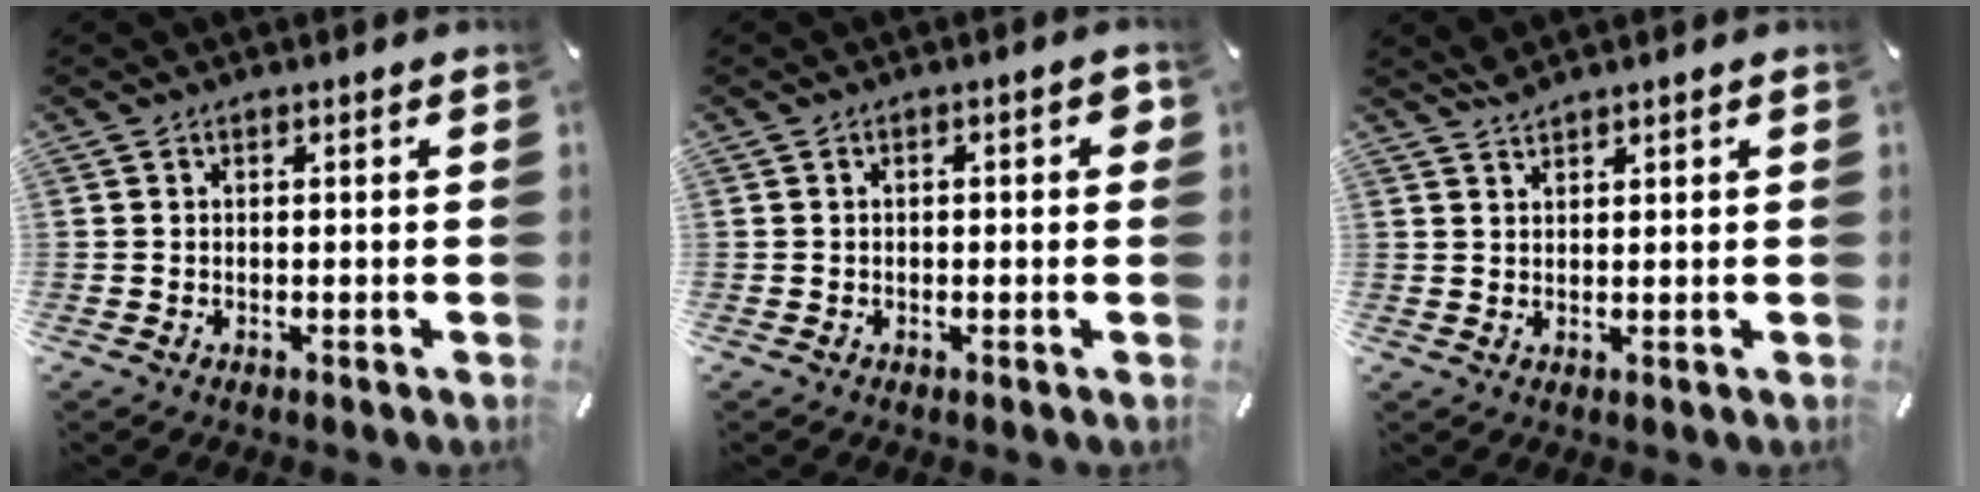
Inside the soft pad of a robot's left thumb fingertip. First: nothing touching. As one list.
[{"total": 2.3, "force": [0.0, 1.0, 2.1], "torque": [-0.030, 0.003, -0.003]}, {"total": 1.9, "force": [1.8, 0.2, 0.4], "torque": [-0.010, -0.002, 0.035]}]